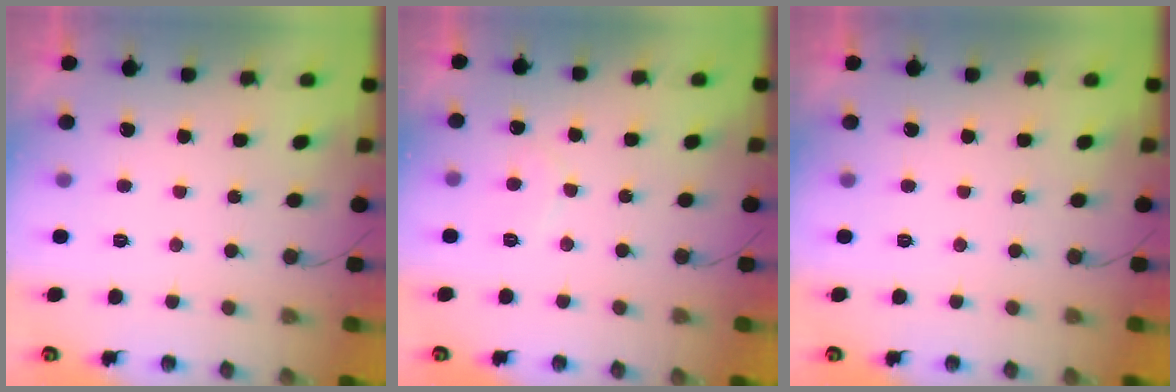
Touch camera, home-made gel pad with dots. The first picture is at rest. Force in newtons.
{"total": 6.2, "press": 6.1, "slide": 0.4}
{"total": 0.0}